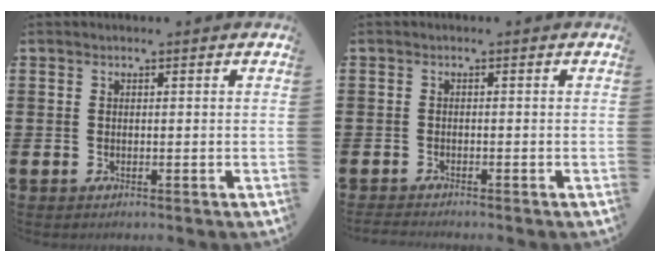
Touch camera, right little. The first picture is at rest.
{"total": 0.9, "force": [-0.8, 0.0, 0.2], "torque": [-0.004, -0.001, -0.017]}